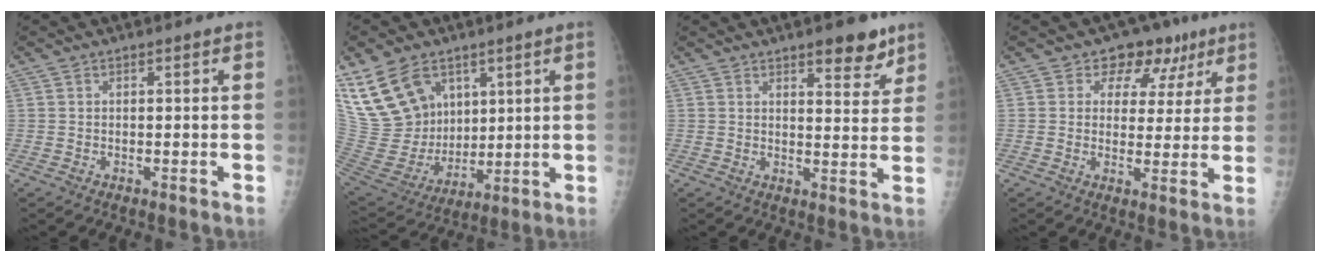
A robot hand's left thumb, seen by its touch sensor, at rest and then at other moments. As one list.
[{"total": 18.3, "force": [10.0, 12.2, 9.3], "torque": [-0.155, -0.035, 0.213]}, {"total": 7.2, "force": [5.0, 2.6, 4.5], "torque": [-0.037, -0.030, 0.065]}, {"total": 9.1, "force": [5.2, 6.7, 3.1], "torque": [0.004, -0.011, 0.064]}]